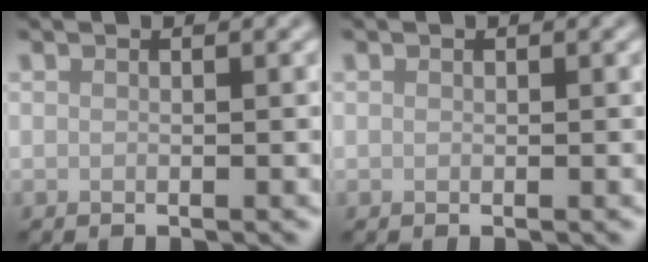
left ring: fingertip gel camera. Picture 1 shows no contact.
{"total": 0.0}